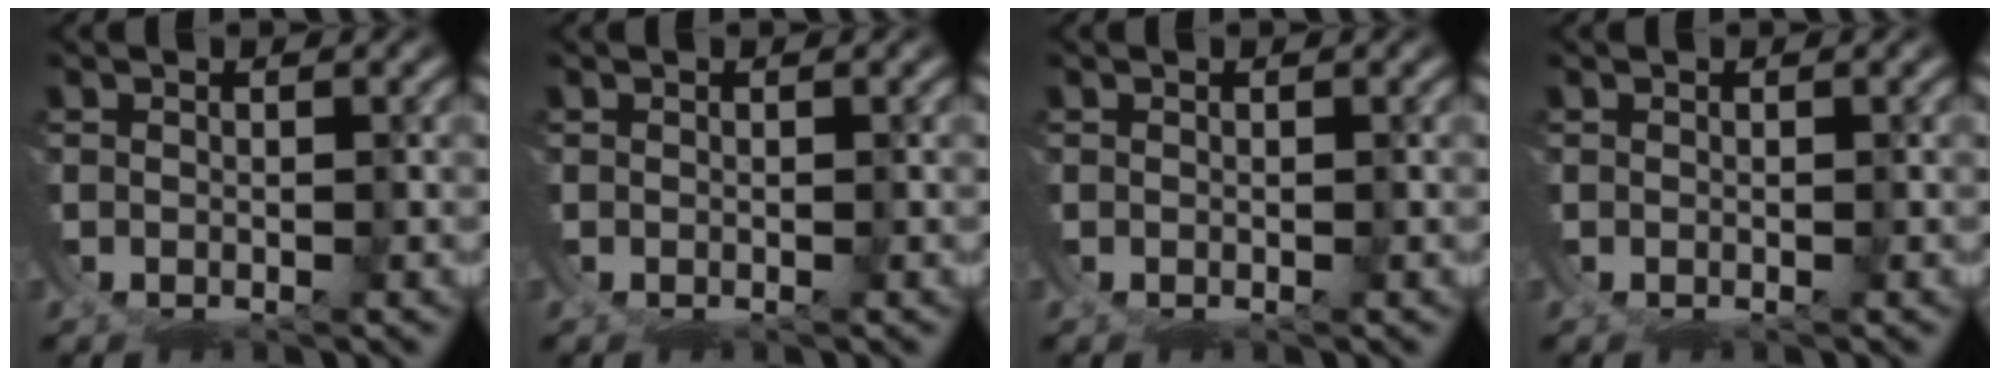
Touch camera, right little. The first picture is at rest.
{"total": 0.0}
{"total": 0.0}
{"total": 0.0}